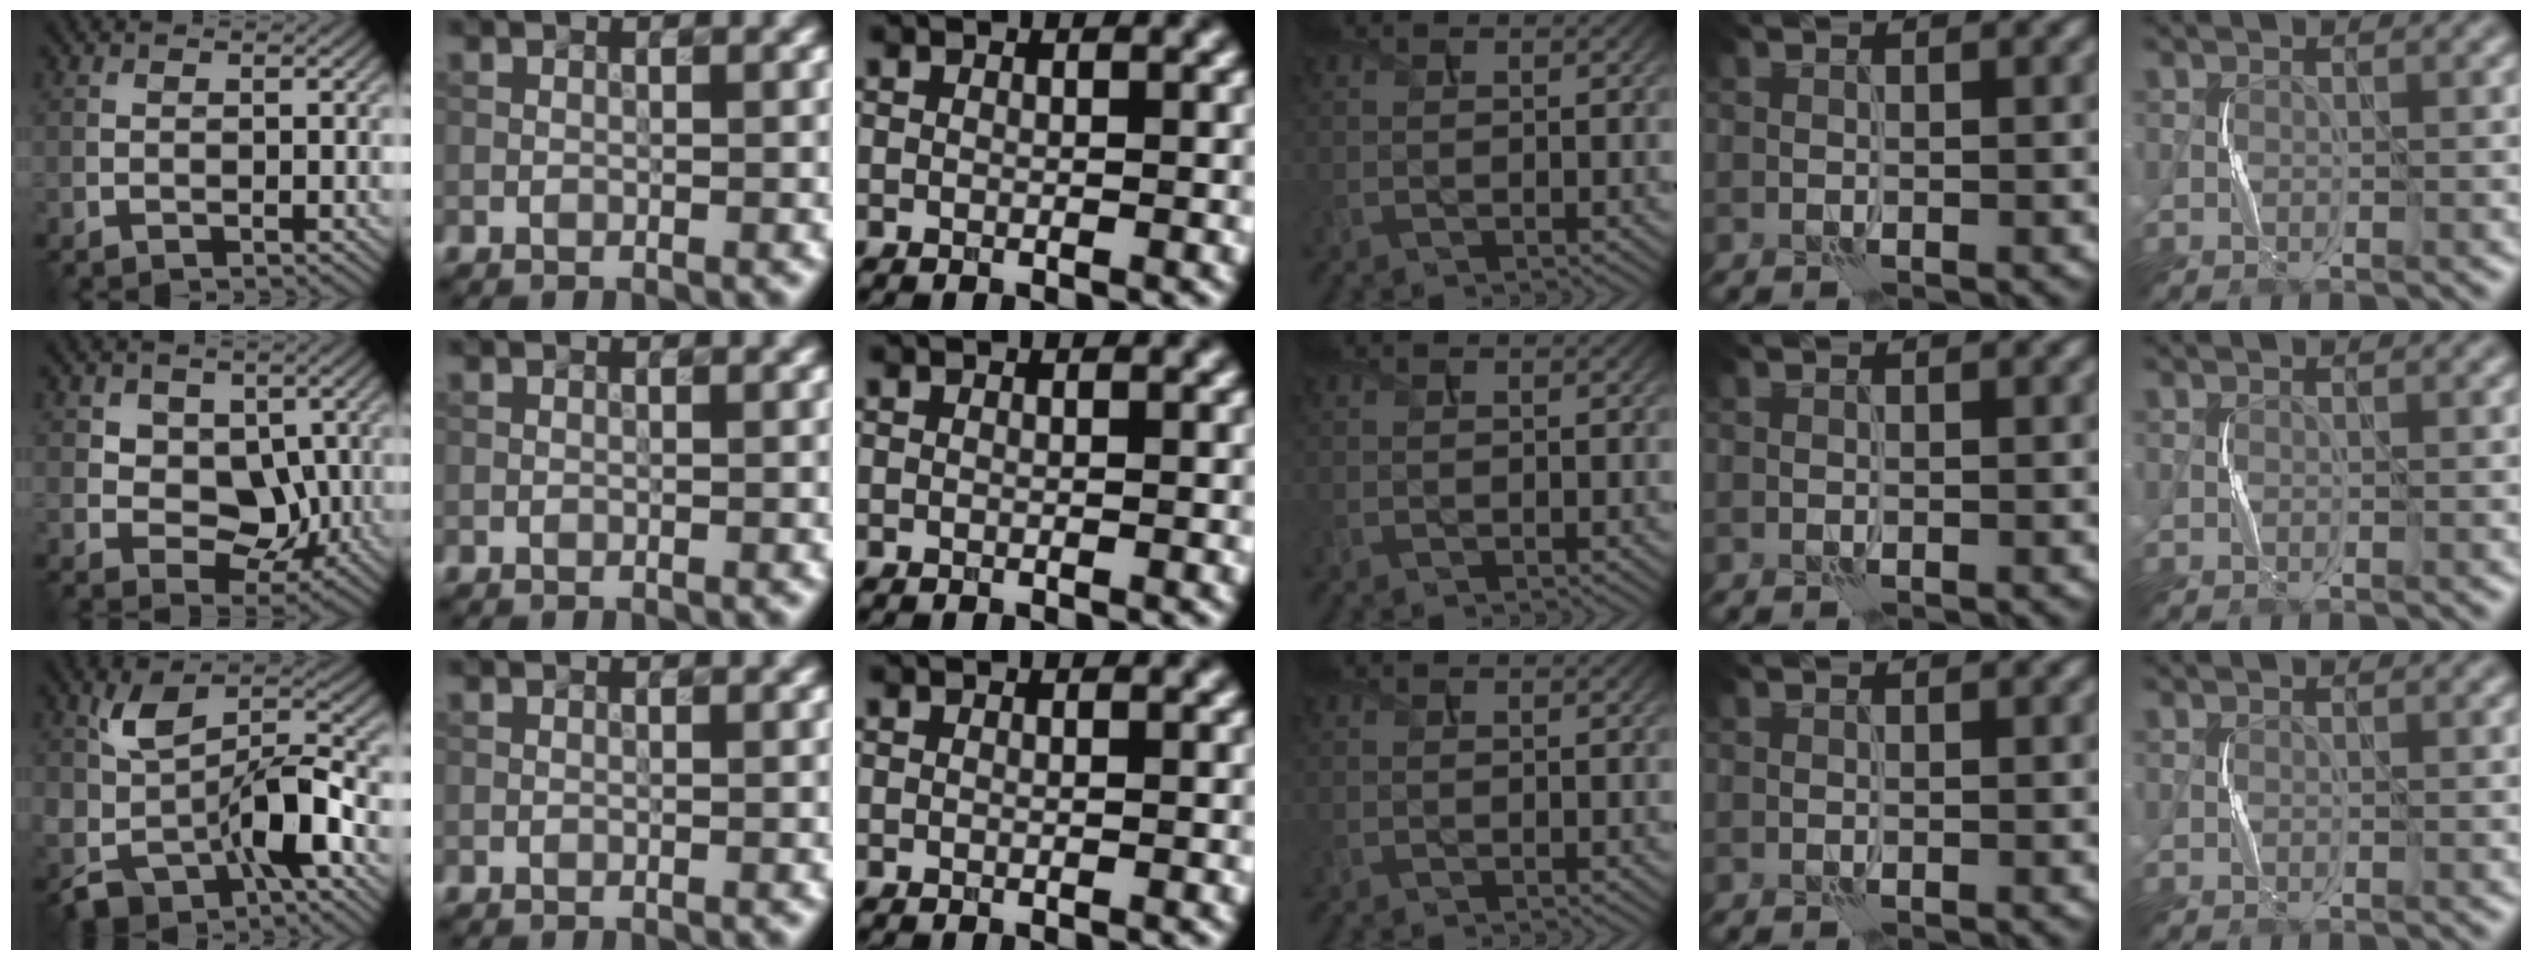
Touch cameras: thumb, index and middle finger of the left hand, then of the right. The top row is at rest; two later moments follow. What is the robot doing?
{"motion": "squeeze", "object": "stress ball aka squeeze ball"}